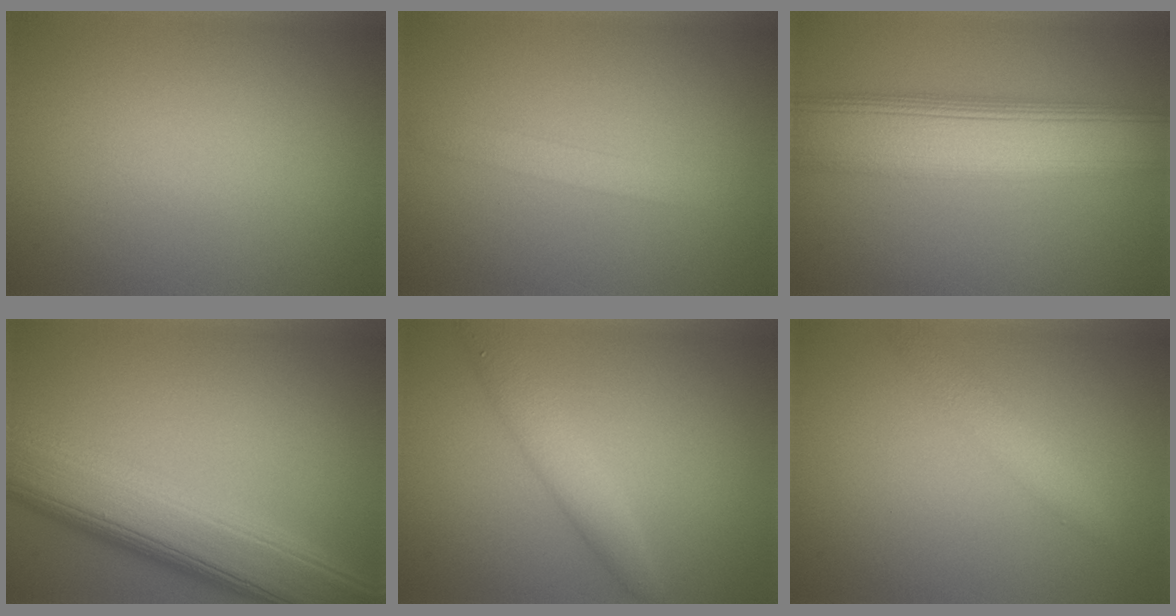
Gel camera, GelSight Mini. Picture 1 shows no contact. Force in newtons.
{"total": 1.6, "press": 1.6, "slide": 0.1}
{"total": 11.0, "press": 11.0, "slide": 0.6}
{"total": 10.2, "press": 10.2, "slide": 0.2}
{"total": 2.9, "press": 2.9, "slide": 0.0}
{"total": 2.1, "press": 2.1, "slide": 0.0}